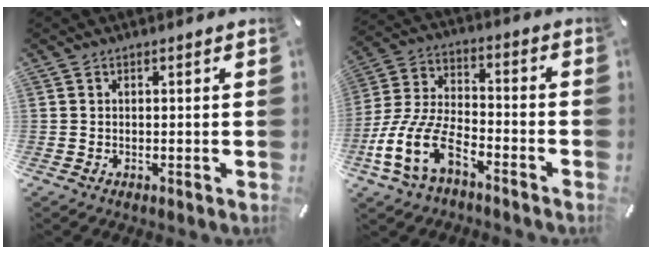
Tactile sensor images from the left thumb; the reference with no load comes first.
{"total": 14.4, "force": [-8.5, 7.0, 9.2], "torque": [-0.200, 0.031, -0.158]}